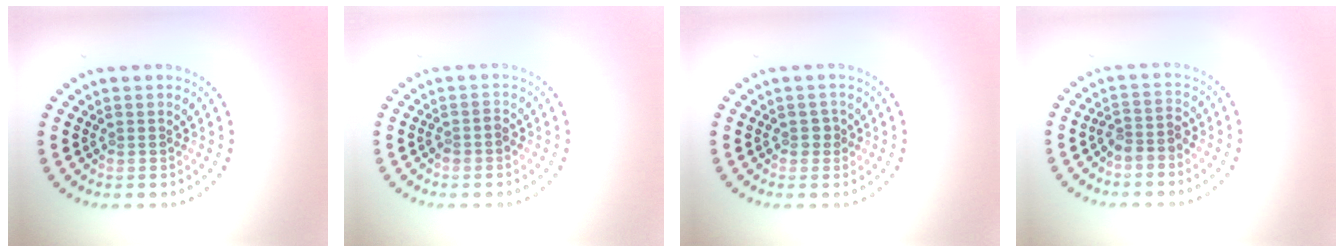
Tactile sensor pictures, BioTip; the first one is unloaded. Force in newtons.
{"total": 1.0, "press": 0.9, "slide": 0.5}
{"total": 0.9, "press": 0.9, "slide": 0.2}
{"total": 2.0, "press": 1.7, "slide": 1.1}